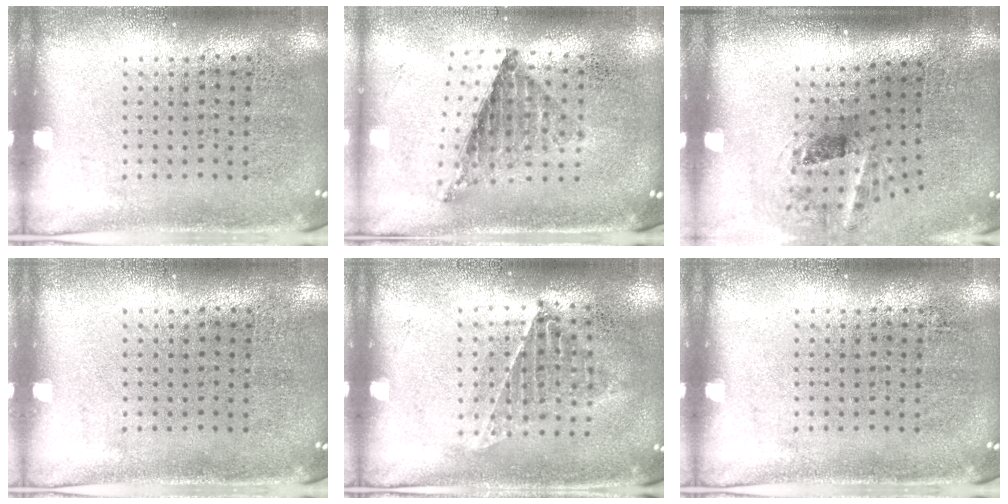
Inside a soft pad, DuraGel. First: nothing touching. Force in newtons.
{"total": 0.7, "press": 0.7, "slide": 0.0}
{"total": 1.6, "press": 1.2, "slide": 1.1}
{"total": 0.0}
{"total": 0.9, "press": 0.9, "slide": 0.1}
{"total": 0.0}